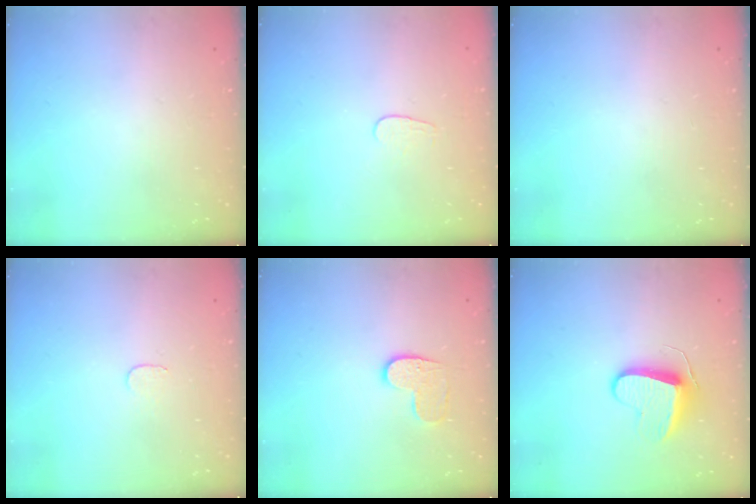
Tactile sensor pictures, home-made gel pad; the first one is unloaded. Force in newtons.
{"total": 4.0, "press": 4.0, "slide": 0.3}
{"total": 0.0}
{"total": 3.0, "press": 3.0, "slide": 0.3}
{"total": 7.0, "press": 7.0, "slide": 0.2}
{"total": 9.1, "press": 9.0, "slide": 0.6}